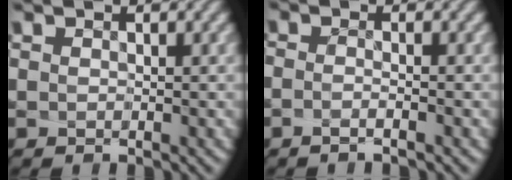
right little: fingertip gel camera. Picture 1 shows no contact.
{"total": 2.0, "force": [-1.5, -1.3, -0.2], "torque": [0.008, -0.020, -0.015]}